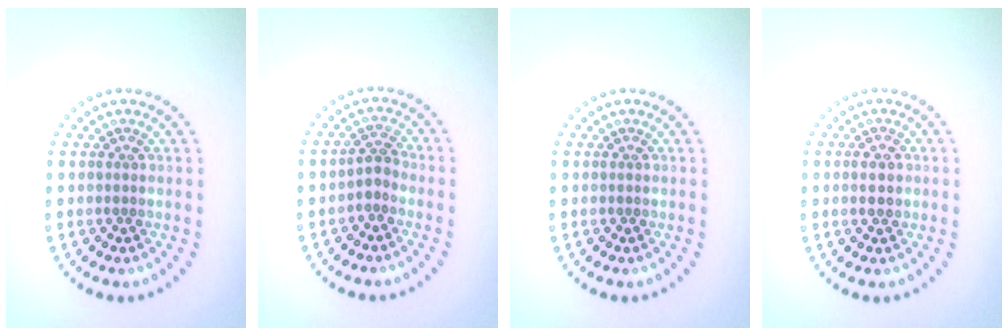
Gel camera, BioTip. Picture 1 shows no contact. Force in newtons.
{"total": 1.6, "press": 1.2, "slide": 1.0}
{"total": 0.0}
{"total": 2.1, "press": 2.1, "slide": 0.1}